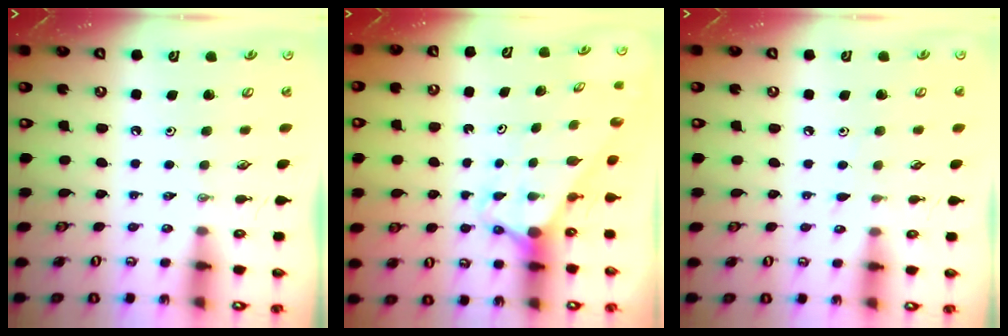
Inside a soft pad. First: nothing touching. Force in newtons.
{"total": 2.7, "press": 2.7, "slide": 0.0}
{"total": 3.5, "press": 3.5, "slide": 0.4}